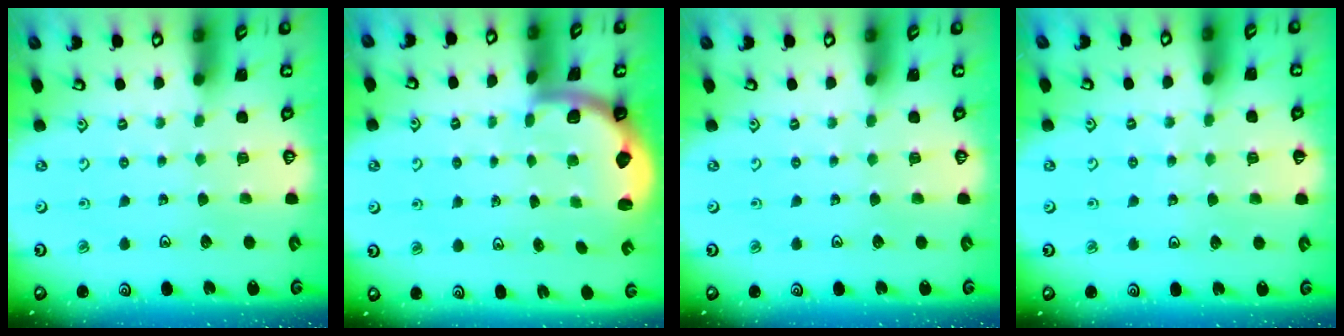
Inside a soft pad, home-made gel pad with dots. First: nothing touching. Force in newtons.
{"total": 2.0, "press": 2.0, "slide": 0.5}
{"total": 0.0}
{"total": 3.0, "press": 3.0, "slide": 0.2}